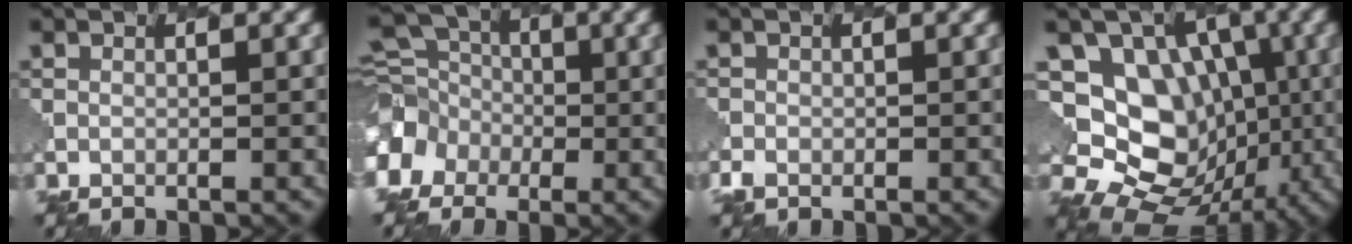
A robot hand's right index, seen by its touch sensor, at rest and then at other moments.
{"total": 7.3, "force": [-1.8, 6.3, 3.3], "torque": [-0.064, -0.008, -0.040]}
{"total": 1.3, "force": [-0.6, 1.0, 0.4], "torque": [-0.010, -0.004, -0.015]}
{"total": 11.1, "force": [-0.4, 9.2, 6.1], "torque": [-0.073, -0.010, -0.026]}